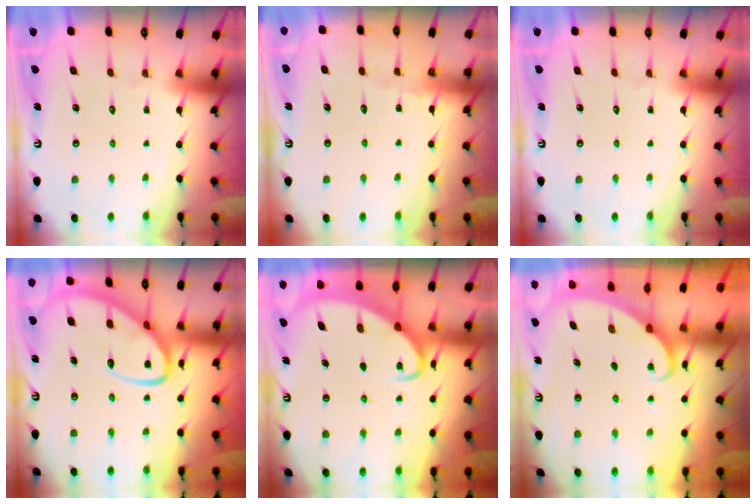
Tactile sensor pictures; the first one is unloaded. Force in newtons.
{"total": 5.1, "press": 5.1, "slide": 0.4}
{"total": 0.0}
{"total": 11.9, "press": 11.8, "slide": 1.2}
{"total": 3.6, "press": 3.6, "slide": 0.5}
{"total": 1.8, "press": 1.8, "slide": 0.1}